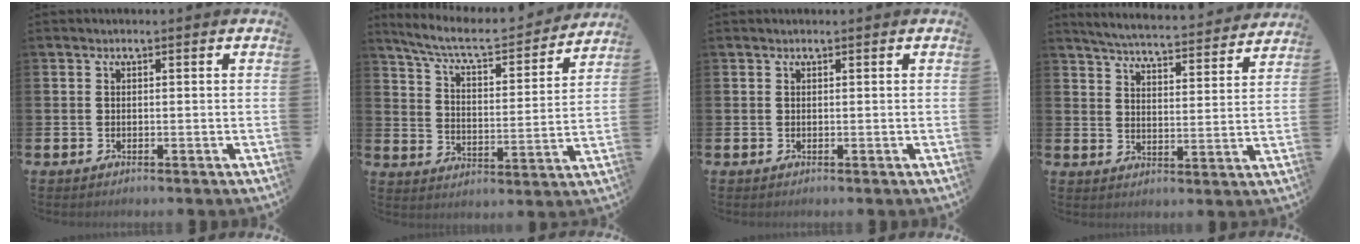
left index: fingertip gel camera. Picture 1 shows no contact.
{"total": 7.7, "force": [7.0, 1.7, 2.9], "torque": [-0.088, -0.045, 0.117]}
{"total": 0.0}
{"total": 5.4, "force": [5.3, 0.2, 0.9], "torque": [-0.033, -0.046, 0.088]}